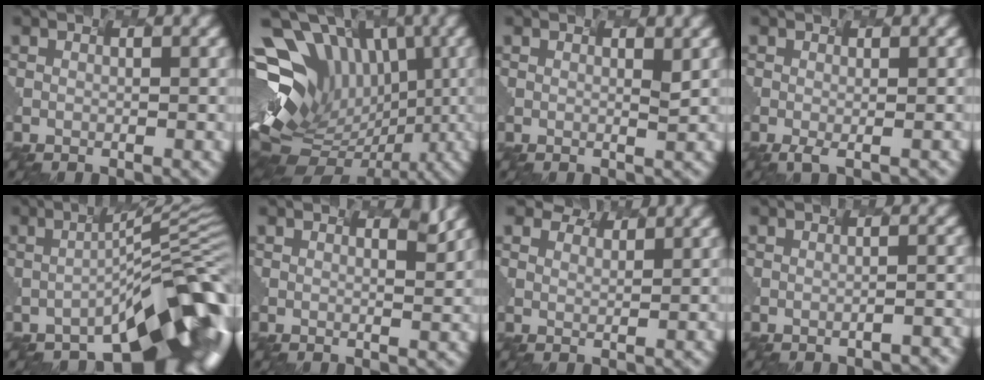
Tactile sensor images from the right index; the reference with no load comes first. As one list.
[{"total": 14.8, "force": [-0.2, 11.3, 9.6], "torque": [-0.180, 0.032, 0.024]}, {"total": 0.7, "force": [0.6, 0.0, 0.3], "torque": [-0.001, 0.000, 0.012]}, {"total": 1.3, "force": [-0.7, 0.2, 1.1], "torque": [-0.011, 0.002, -0.003]}, {"total": 12.2, "force": [-5.9, 3.9, 9.9], "torque": [-0.122, 0.000, -0.082]}, {"total": 1.7, "force": [1.5, 0.6, 0.5], "torque": [0.014, 0.004, 0.004]}, {"total": 3.6, "force": [3.3, 1.4, 0.6], "torque": [-0.019, -0.002, 0.053]}, {"total": 2.5, "force": [-1.5, 0.8, 1.9], "torque": [-0.011, 0.003, -0.010]}]